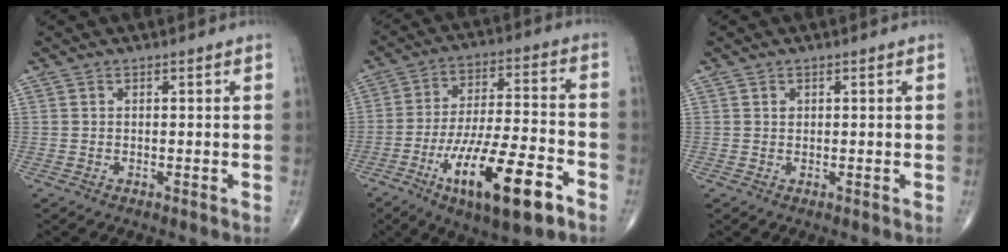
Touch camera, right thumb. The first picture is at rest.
{"total": 19.1, "force": [-9.2, 5.4, 15.8], "torque": [-0.283, 0.037, -0.145]}
{"total": 0.7, "force": [0.3, 0.5, 0.3], "torque": [0.000, -0.001, 0.006]}